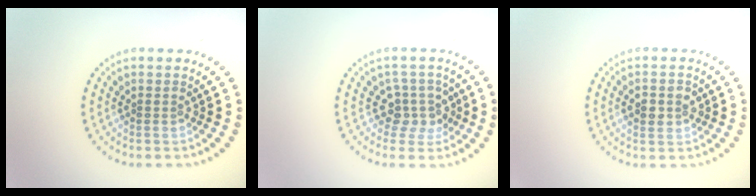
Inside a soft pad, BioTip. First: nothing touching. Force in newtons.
{"total": 2.7, "press": 2.2, "slide": 1.5}
{"total": 2.0, "press": 1.9, "slide": 0.3}